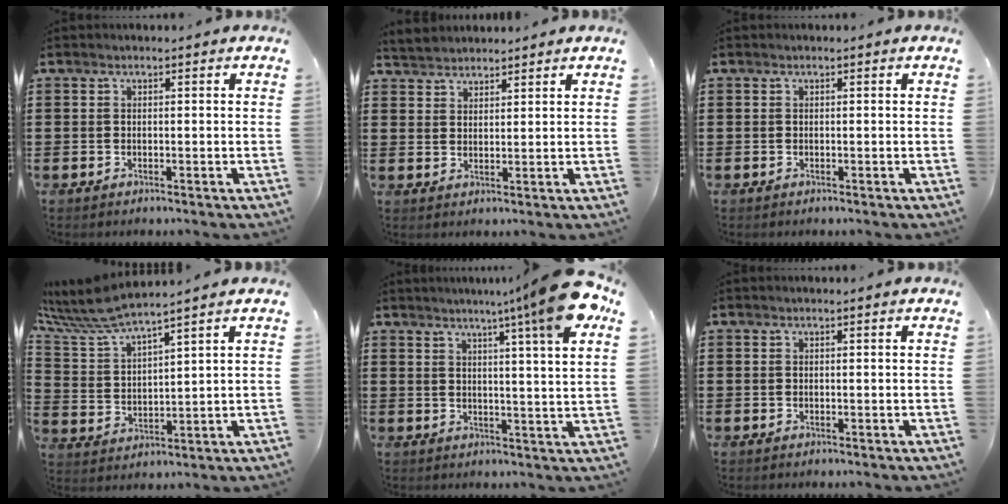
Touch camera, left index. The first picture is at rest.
{"total": 2.9, "force": [2.8, 0.6, -0.3], "torque": [-0.005, -0.001, 0.055]}
{"total": 0.0}
{"total": 7.2, "force": [6.5, 0.3, 3.0], "torque": [-0.093, -0.037, 0.110]}
{"total": 10.3, "force": [6.5, -1.3, 7.8], "torque": [-0.135, -0.023, 0.100]}
{"total": 0.0}